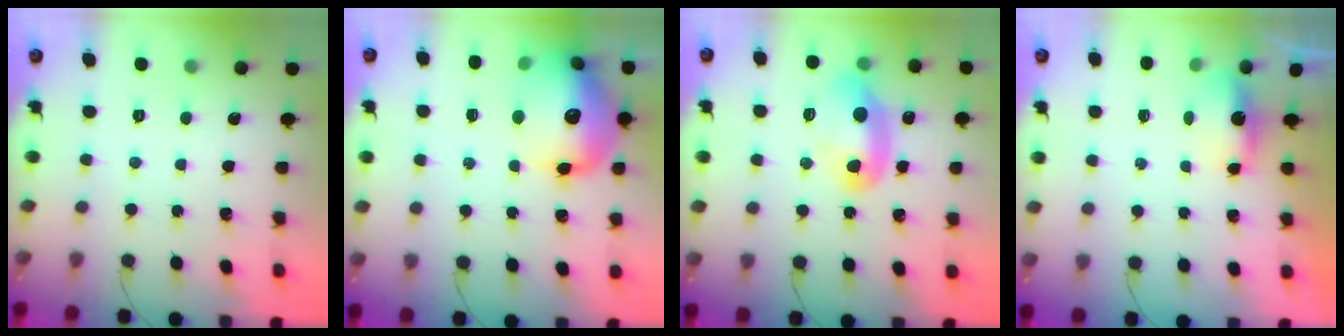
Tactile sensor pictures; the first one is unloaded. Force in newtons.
{"total": 20.2, "press": 19.7, "slide": 4.3}
{"total": 11.8, "press": 11.8, "slide": 0.9}
{"total": 3.8, "press": 3.7, "slide": 0.8}